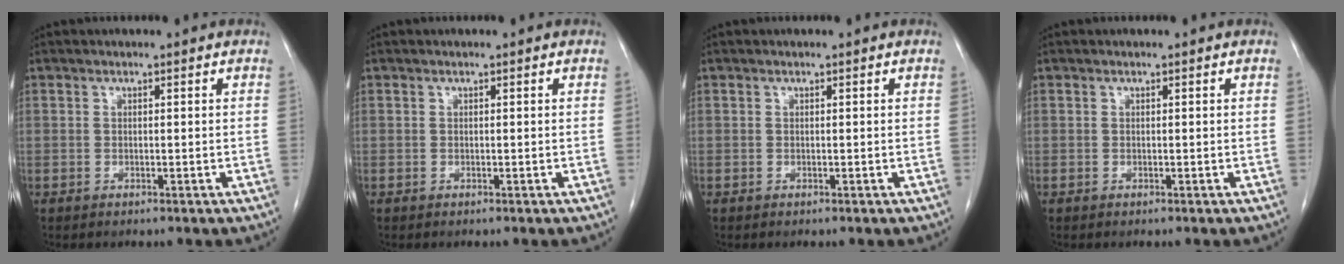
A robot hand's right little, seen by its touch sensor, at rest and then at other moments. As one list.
[{"total": 0.0}, {"total": 0.0}, {"total": 0.0}]